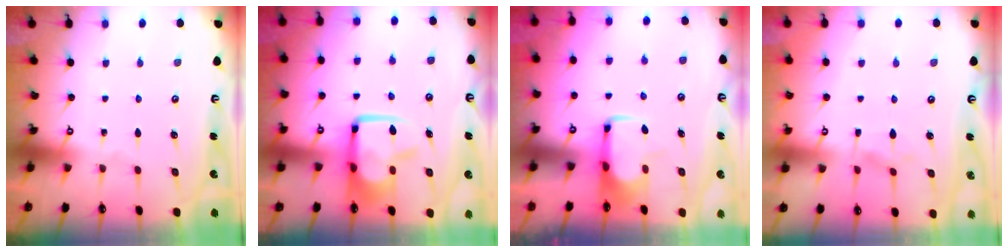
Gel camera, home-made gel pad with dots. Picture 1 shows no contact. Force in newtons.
{"total": 10.6, "press": 10.5, "slide": 1.3}
{"total": 1.9, "press": 1.9, "slide": 0.4}
{"total": 1.8, "press": 1.5, "slide": 1.0}